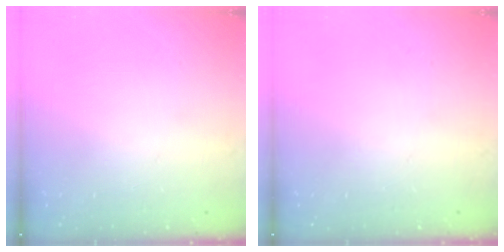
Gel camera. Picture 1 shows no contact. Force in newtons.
{"total": 0.0}